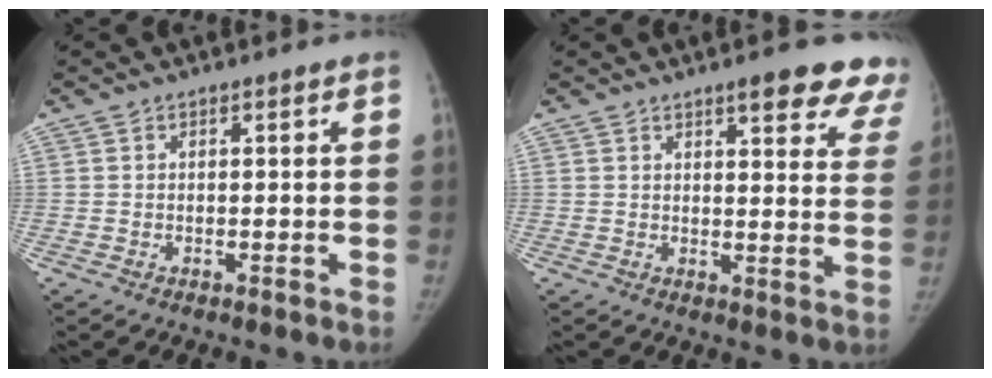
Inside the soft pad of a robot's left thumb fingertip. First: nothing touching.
{"total": 13.9, "force": [10.3, 4.0, 8.4], "torque": [-0.059, -0.041, 0.106]}